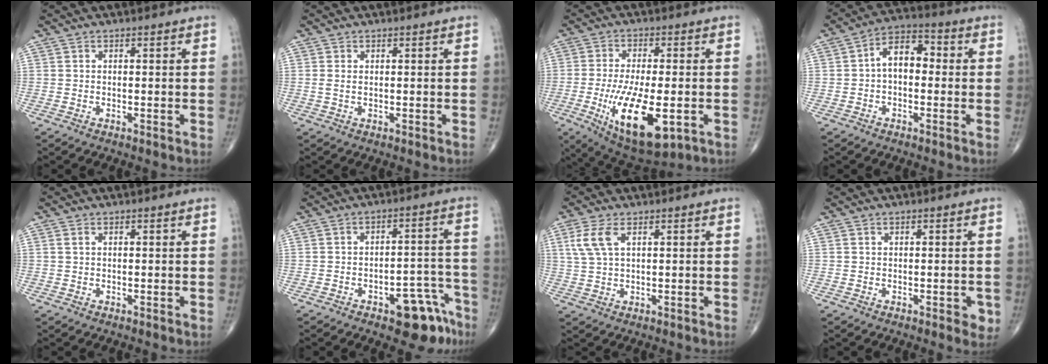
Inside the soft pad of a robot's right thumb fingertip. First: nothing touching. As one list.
[{"total": 1.0, "force": [0.1, 0.5, 0.9], "torque": [-0.024, 0.002, 0.005]}, {"total": 16.8, "force": [-4.7, 6.6, 14.7], "torque": [-0.257, -0.014, -0.062]}, {"total": 8.0, "force": [0.0, 5.0, 6.3], "torque": [-0.083, 0.031, -0.013]}, {"total": 0.7, "force": [0.3, 0.4, 0.5], "torque": [-0.012, 0.005, 0.007]}, {"total": 10.5, "force": [-6.4, 4.4, 7.1], "torque": [-0.056, 0.053, -0.078]}, {"total": 5.3, "force": [2.1, 2.4, 4.3], "torque": [-0.108, 0.006, 0.049]}, {"total": 2.3, "force": [-0.4, 1.2, 2.0], "torque": [-0.013, -0.002, -0.003]}]